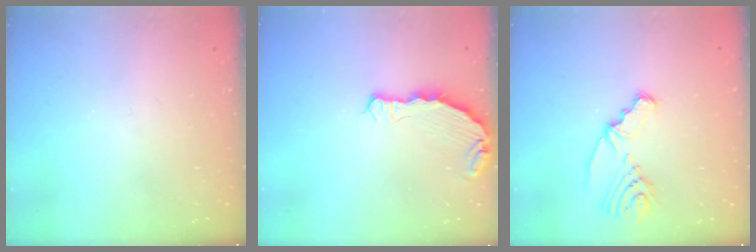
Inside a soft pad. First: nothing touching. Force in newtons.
{"total": 7.4, "press": 5.3, "slide": 5.1}
{"total": 8.2, "press": 7.3, "slide": 3.7}